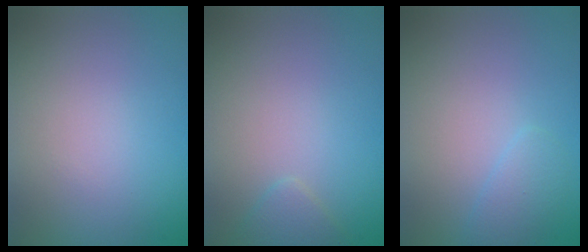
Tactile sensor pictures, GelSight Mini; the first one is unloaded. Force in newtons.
{"total": 1.4, "press": 1.4, "slide": 0.1}
{"total": 1.4, "press": 1.4, "slide": 0.1}